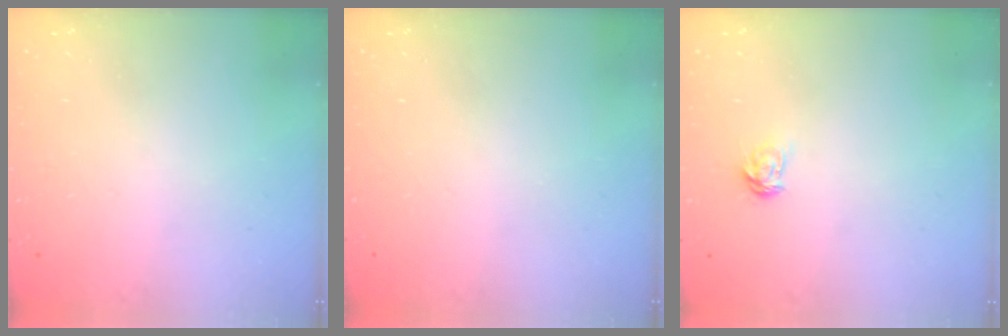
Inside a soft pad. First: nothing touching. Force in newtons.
{"total": 0.0}
{"total": 3.9, "press": 3.9, "slide": 0.4}